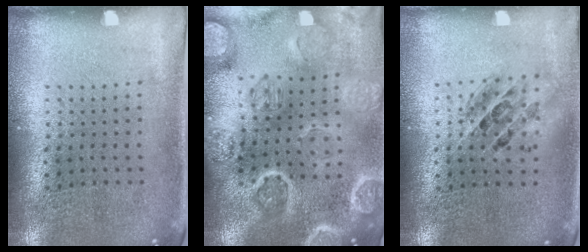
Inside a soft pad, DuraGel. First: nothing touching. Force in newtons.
{"total": 4.4, "press": 4.0, "slide": 1.9}
{"total": 1.4, "press": 1.3, "slide": 0.7}